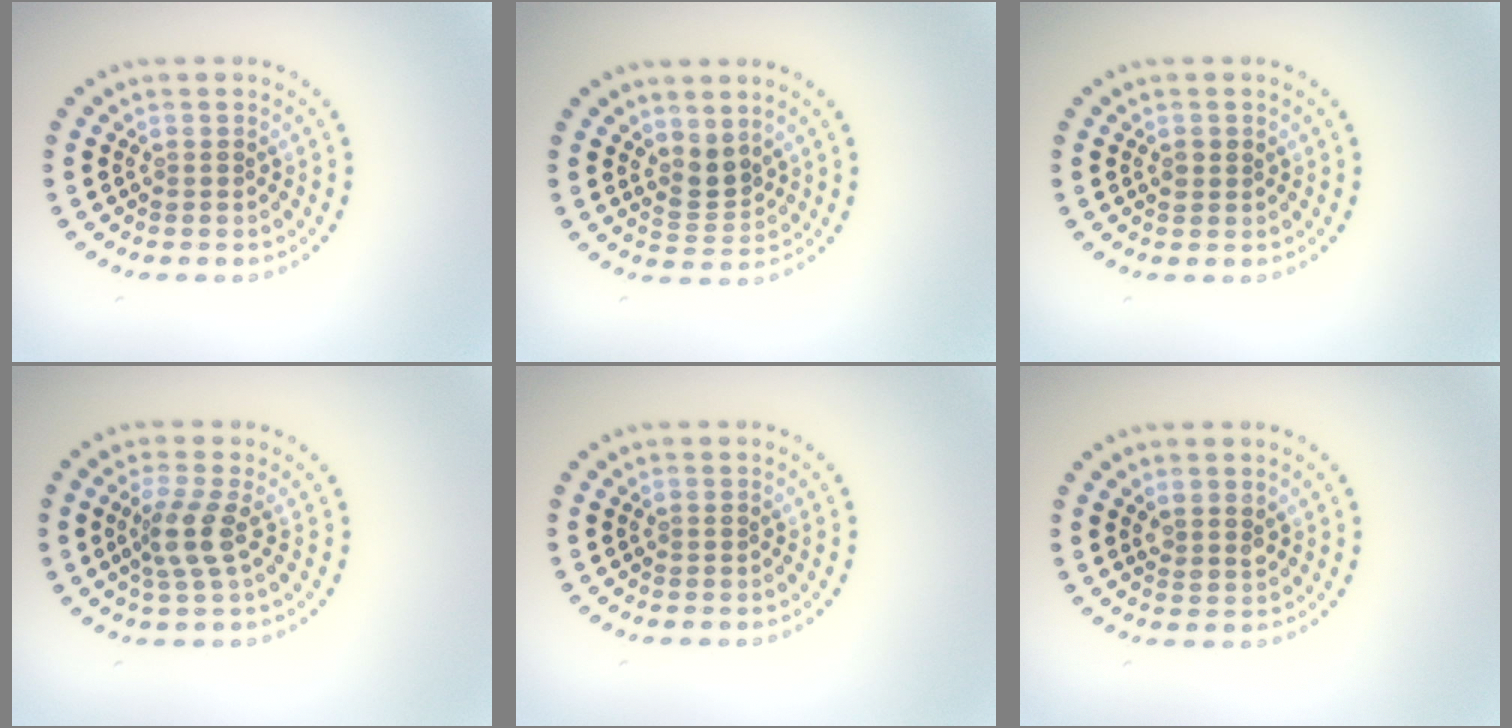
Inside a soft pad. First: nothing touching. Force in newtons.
{"total": 2.3, "press": 1.6, "slide": 1.6}
{"total": 1.0, "press": 0.9, "slide": 0.2}
{"total": 2.8, "press": 2.1, "slide": 1.8}
{"total": 0.0}
{"total": 1.6, "press": 1.4, "slide": 0.8}